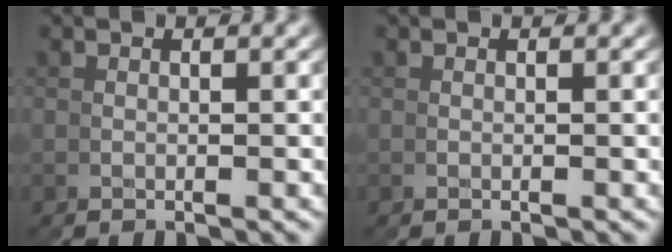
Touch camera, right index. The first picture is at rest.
{"total": 0.0}